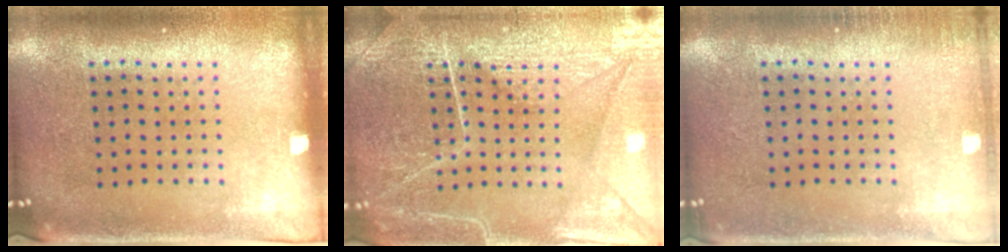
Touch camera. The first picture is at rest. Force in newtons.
{"total": 6.7, "press": 6.6, "slide": 0.8}
{"total": 0.9, "press": 0.9, "slide": 0.2}